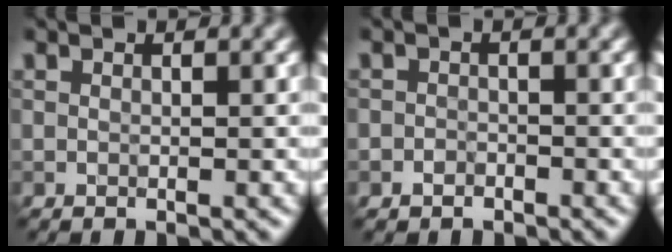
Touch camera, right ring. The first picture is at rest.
{"total": 1.0, "force": [-0.7, 0.7, 0.1], "torque": [0.004, 0.003, -0.012]}